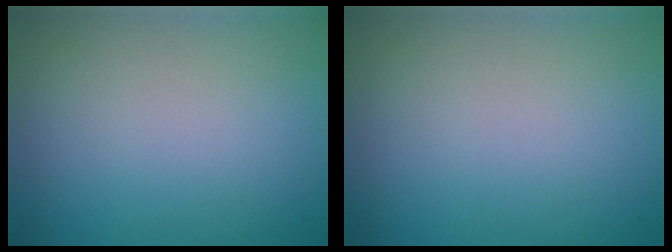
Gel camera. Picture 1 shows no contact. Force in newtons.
{"total": 0.0}